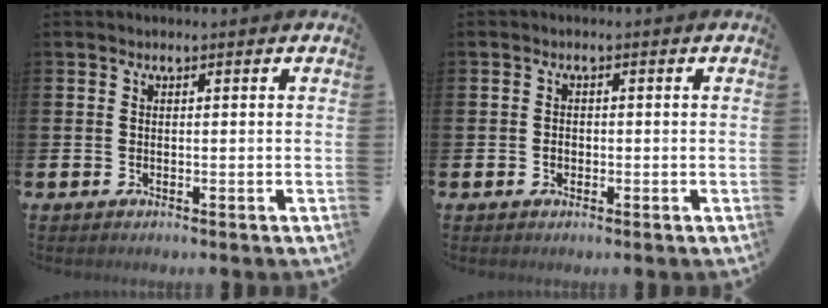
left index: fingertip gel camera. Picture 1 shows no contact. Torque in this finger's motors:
{"motor_torque": [0.06, 0.15, -0.01, 0.00]}